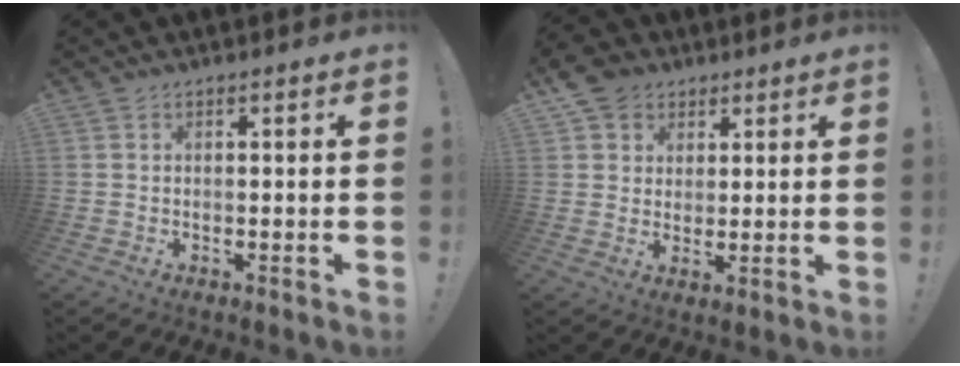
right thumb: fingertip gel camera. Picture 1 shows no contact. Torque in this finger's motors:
{"motor_torque": [0.82, 0.76, -0.26, 0.23, 0.05]}